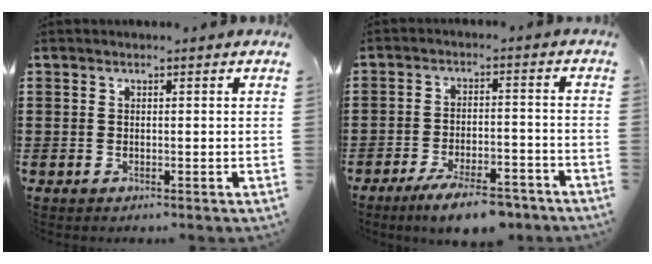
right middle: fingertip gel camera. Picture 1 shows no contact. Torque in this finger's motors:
{"motor_torque": [1.32, -0.82, 0.25, 0.17]}